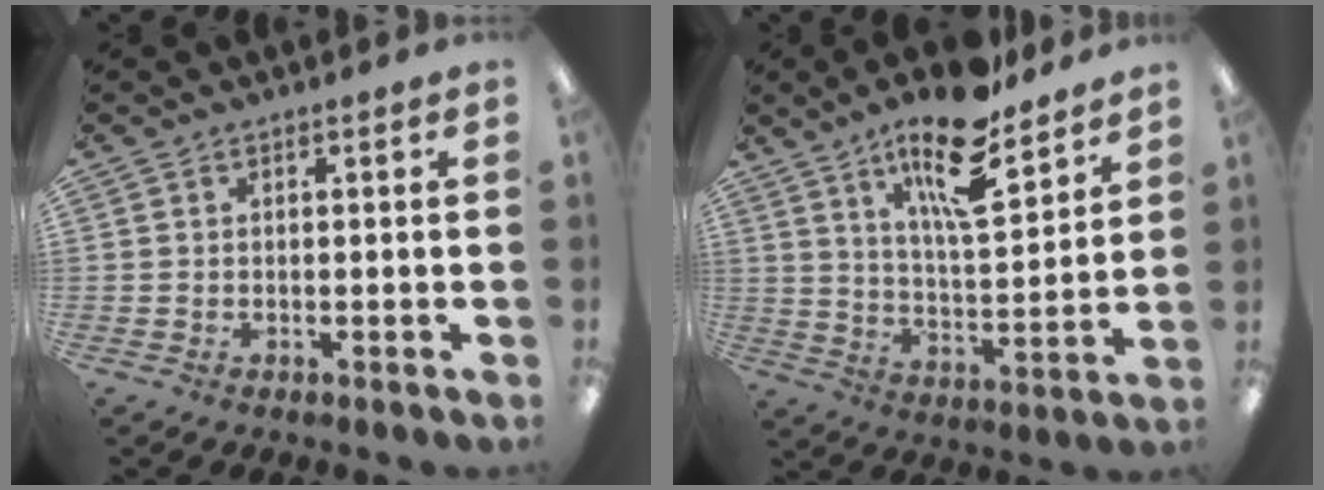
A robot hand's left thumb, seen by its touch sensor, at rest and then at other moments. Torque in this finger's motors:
{"motor_torque": [0.63, 0.21, 1.74, -1.03, 0.19]}